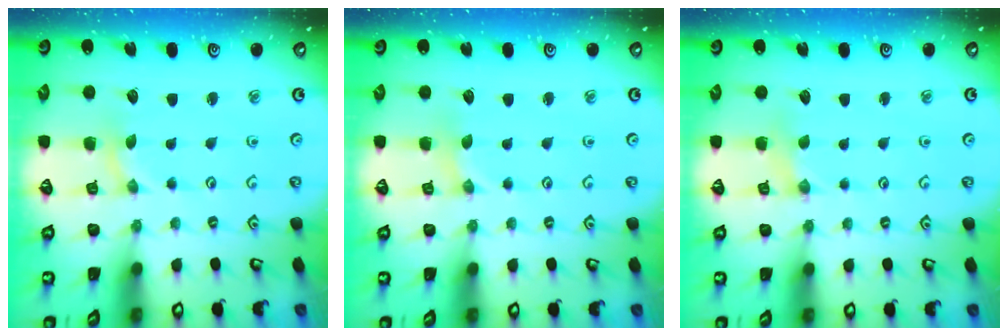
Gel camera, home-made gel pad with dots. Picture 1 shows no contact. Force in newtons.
{"total": 0.0}
{"total": 1.6, "press": 1.6, "slide": 0.3}